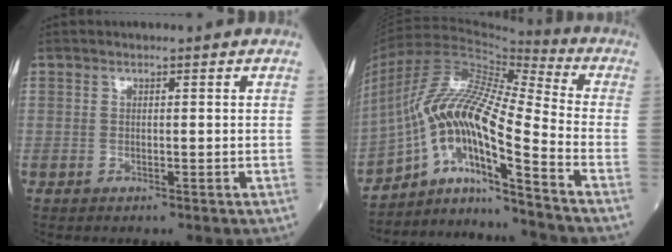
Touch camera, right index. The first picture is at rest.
{"total": 16.4, "force": [-9.2, 1.0, 13.5], "torque": [-0.266, 0.008, -0.163]}